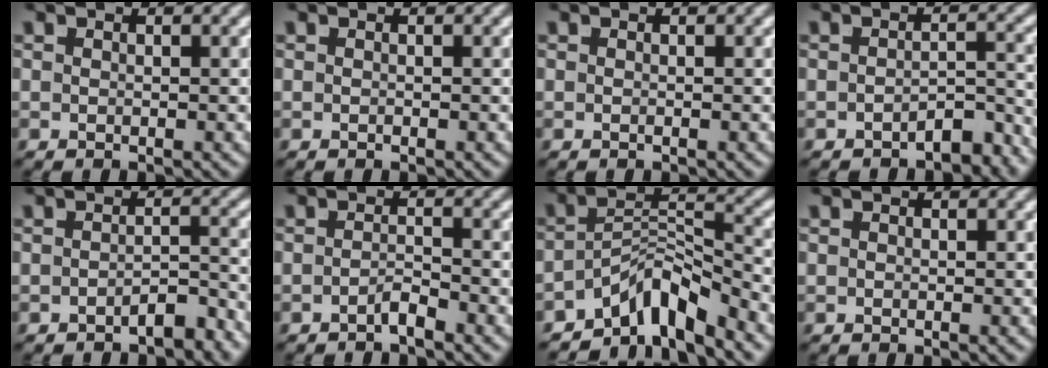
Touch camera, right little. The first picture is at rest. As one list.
[{"total": 0.0}, {"total": 0.0}, {"total": 3.7, "force": [-3.5, 0.5, 1.2], "torque": [0.001, -0.011, -0.050]}, {"total": 2.9, "force": [-2.7, 0.1, 1.0], "torque": [-0.003, -0.008, -0.044]}, {"total": 1.7, "force": [-1.6, -0.3, 0.5], "torque": [0.001, -0.004, -0.029]}, {"total": 8.7, "force": [-5.8, 4.5, 4.7], "torque": [-0.069, -0.028, -0.087]}, {"total": 0.0}]